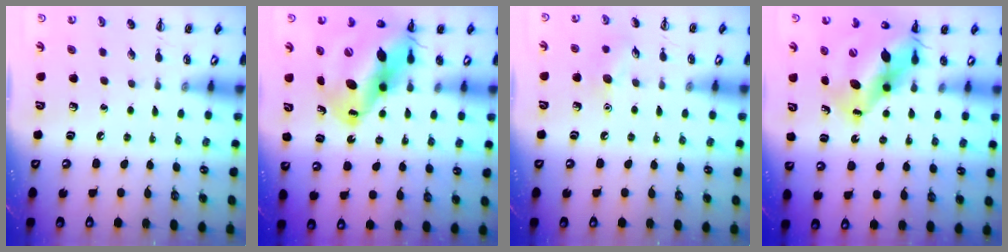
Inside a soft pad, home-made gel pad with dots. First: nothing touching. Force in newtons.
{"total": 19.0, "press": 18.1, "slide": 5.5}
{"total": 7.2, "press": 7.0, "slide": 1.7}
{"total": 14.1, "press": 13.6, "slide": 3.7}